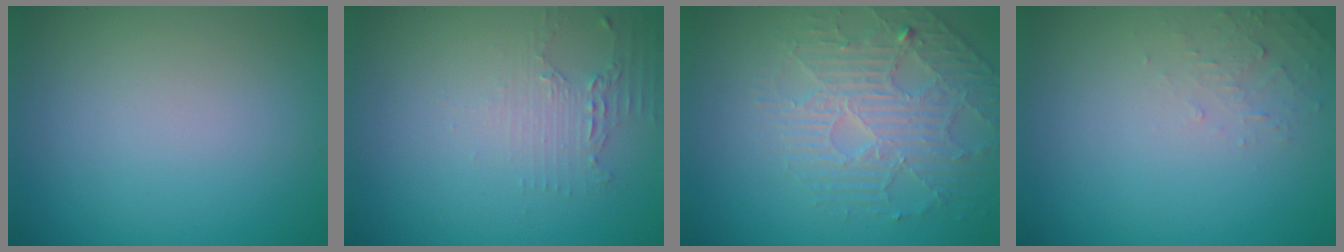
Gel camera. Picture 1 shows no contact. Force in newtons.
{"total": 1.9, "press": 1.3, "slide": 1.4}
{"total": 4.3, "press": 3.7, "slide": 2.2}
{"total": 1.4, "press": 1.4, "slide": 0.2}